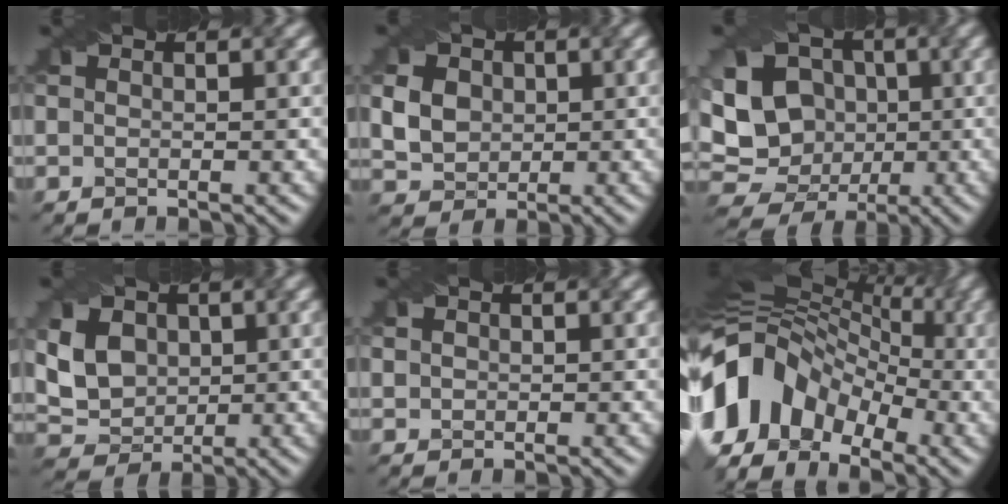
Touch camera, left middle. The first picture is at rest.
{"total": 6.5, "force": [1.5, 5.3, 3.4], "torque": [-0.085, 0.026, 0.022]}
{"total": 12.4, "force": [0.3, 10.6, 6.5], "torque": [-0.122, 0.021, -0.010]}
{"total": 5.7, "force": [1.2, 4.5, 3.3], "torque": [-0.085, 0.013, 0.024]}
{"total": 1.5, "force": [0.7, 1.2, 0.6], "torque": [-0.020, 0.007, 0.009]}
{"total": 14.1, "force": [-3.1, 10.2, 9.2], "torque": [-0.192, 0.018, -0.062]}